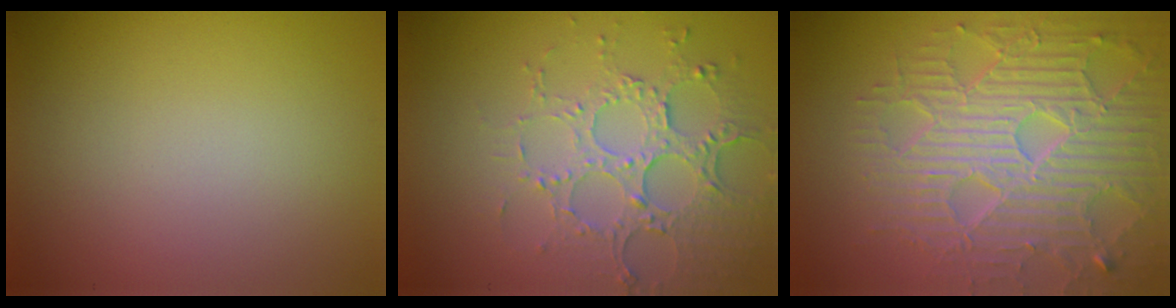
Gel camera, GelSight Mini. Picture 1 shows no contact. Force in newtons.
{"total": 5.0, "press": 3.8, "slide": 3.3}
{"total": 7.8, "press": 6.0, "slide": 4.9}